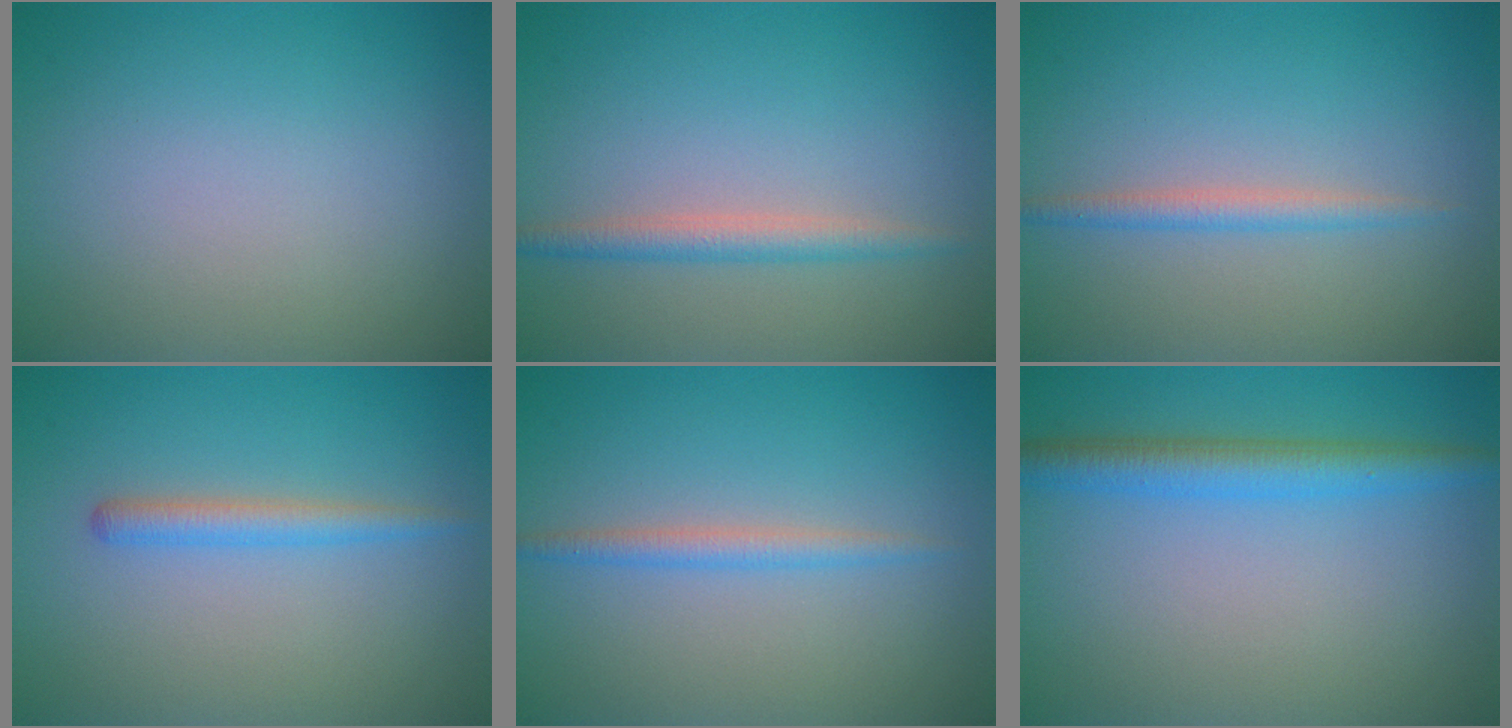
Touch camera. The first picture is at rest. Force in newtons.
{"total": 2.2, "press": 2.2, "slide": 0.0}
{"total": 1.7, "press": 1.7, "slide": 0.0}
{"total": 1.9, "press": 1.9, "slide": 0.0}
{"total": 1.7, "press": 1.7, "slide": 0.0}
{"total": 3.7, "press": 3.7, "slide": 0.1}